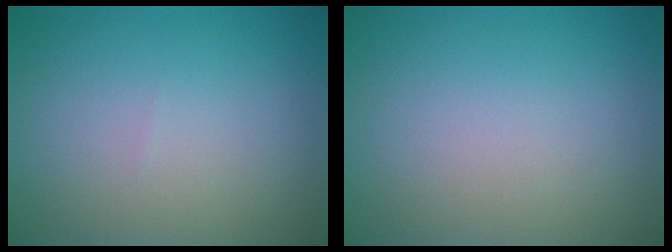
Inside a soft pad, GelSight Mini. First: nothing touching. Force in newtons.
{"total": 0.0}